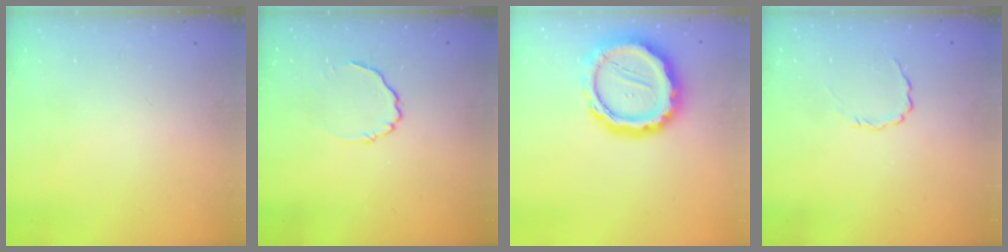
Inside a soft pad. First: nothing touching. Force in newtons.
{"total": 3.3, "press": 3.1, "slide": 1.0}
{"total": 19.3, "press": 19.0, "slide": 3.3}
{"total": 3.0, "press": 2.8, "slide": 0.9}